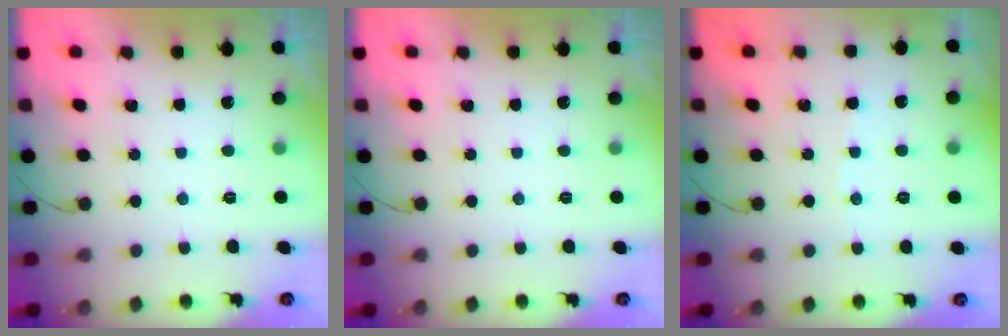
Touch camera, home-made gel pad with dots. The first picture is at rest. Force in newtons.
{"total": 0.0}
{"total": 1.0, "press": 0.9, "slide": 0.2}